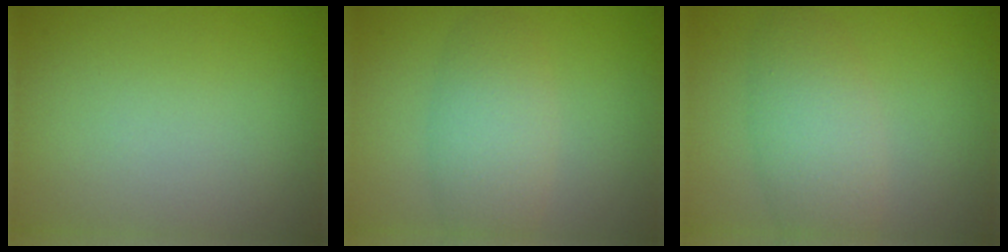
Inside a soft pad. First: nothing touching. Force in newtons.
{"total": 2.7, "press": 2.7, "slide": 0.3}
{"total": 4.3, "press": 4.3, "slide": 0.1}